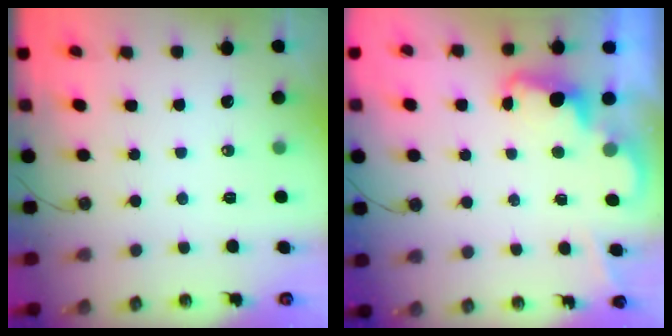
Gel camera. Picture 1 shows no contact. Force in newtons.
{"total": 2.4, "press": 2.3, "slide": 0.5}